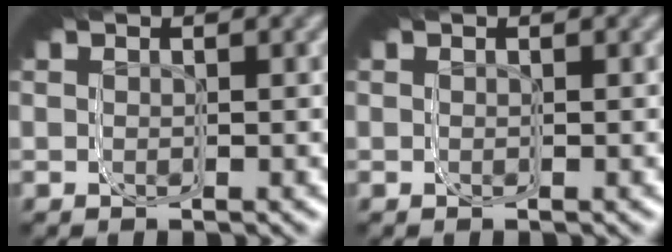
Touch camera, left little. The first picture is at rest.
{"total": 0.0}